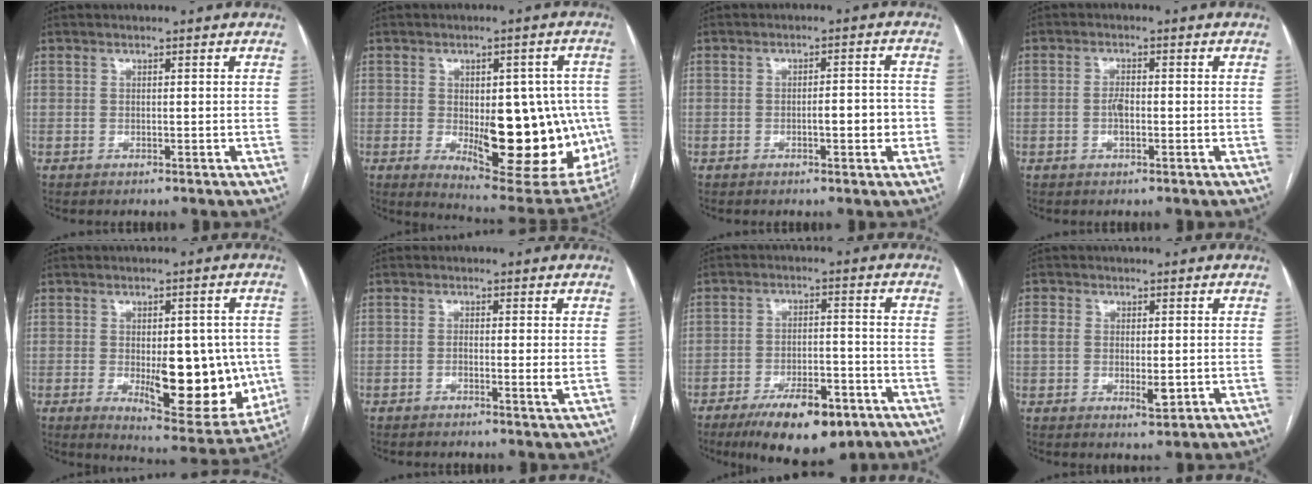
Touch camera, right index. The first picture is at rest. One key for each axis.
{"total": 20.2, "fx": -2.6, "fy": 7.6, "fz": 18.5, "tx": -0.199, "ty": 0.004, "tz": -0.007}
{"total": 4.4, "fx": -1.2, "fy": 1.2, "fz": 4.1, "tx": -0.059, "ty": 0.010, "tz": -0.012}
{"total": 2.3, "fx": -0.5, "fy": 0.9, "fz": 2.0, "tx": -0.043, "ty": 0.002, "tz": -0.007}
{"total": 15.8, "fx": -2.4, "fy": 6.3, "fz": 14.4, "tx": -0.181, "ty": -0.006, "tz": -0.014}
{"total": 2.1, "fx": -0.4, "fy": 0.2, "fz": 2.0, "tx": -0.033, "ty": -0.002, "tz": -0.008}
{"total": 12.4, "fx": -7.9, "fy": 4.2, "fz": 8.6, "tx": -0.136, "ty": -0.004, "tz": -0.122}
{"total": 5.1, "fx": -0.3, "fy": 2.7, "fz": 4.3, "tx": -0.074, "ty": -0.003, "tz": -0.001}